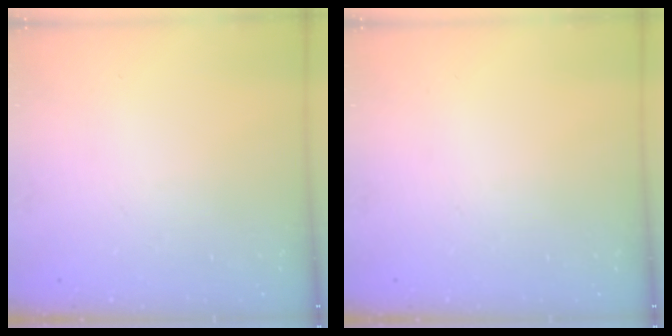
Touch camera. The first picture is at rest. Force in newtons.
{"total": 0.0}